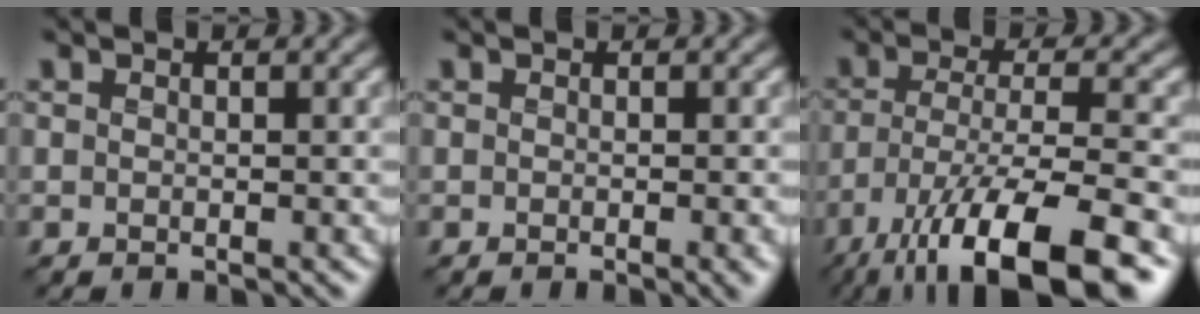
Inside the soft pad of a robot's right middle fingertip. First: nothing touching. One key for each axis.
{"total": 1.7, "fx": -0.4, "fy": 0.4, "fz": 1.6, "tx": -0.014, "ty": -0.004, "tz": -0.006}
{"total": 12.2, "fx": -7.3, "fy": 3.6, "fz": 9.1, "tx": -0.169, "ty": -0.013, "tz": -0.127}